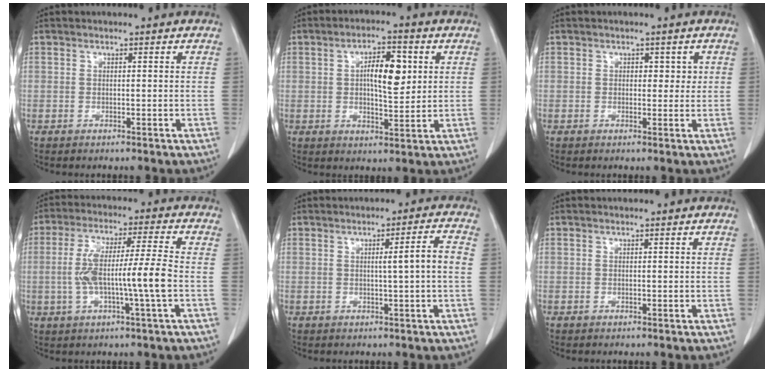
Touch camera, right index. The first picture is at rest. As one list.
[{"total": 7.5, "force": [1.6, 2.6, 6.8], "torque": [-0.114, 0.008, 0.026]}, {"total": 2.2, "force": [0.6, 1.5, 1.5], "torque": [-0.011, 0.002, 0.004]}, {"total": 10.5, "force": [-1.7, -0.1, 10.4], "torque": [-0.201, 0.010, -0.034]}, {"total": 4.2, "force": [0.0, -0.7, 4.2], "torque": [-0.063, 0.004, 0.002]}, {"total": 0.0}]